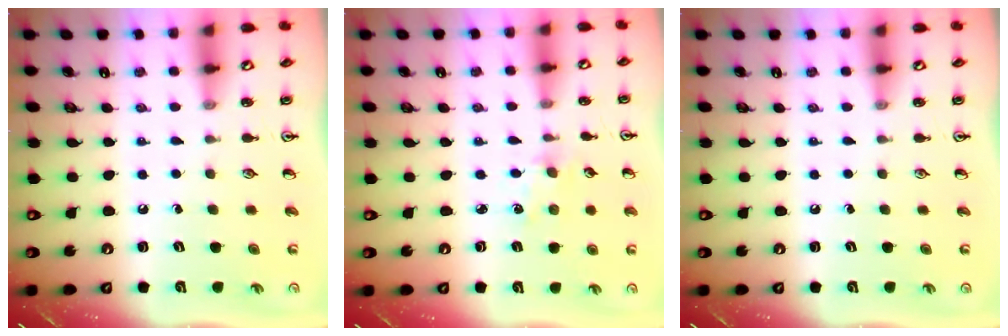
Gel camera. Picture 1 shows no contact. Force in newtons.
{"total": 2.3, "press": 2.3, "slide": 0.4}
{"total": 0.0}